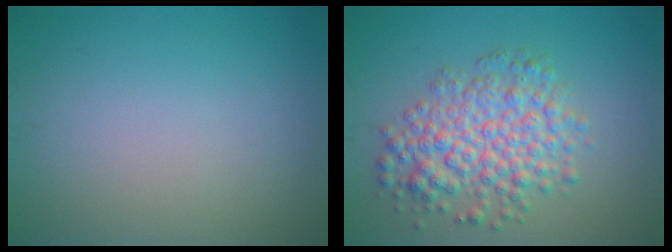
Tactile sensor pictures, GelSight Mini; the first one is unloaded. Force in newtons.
{"total": 5.7, "press": 5.7, "slide": 0.1}